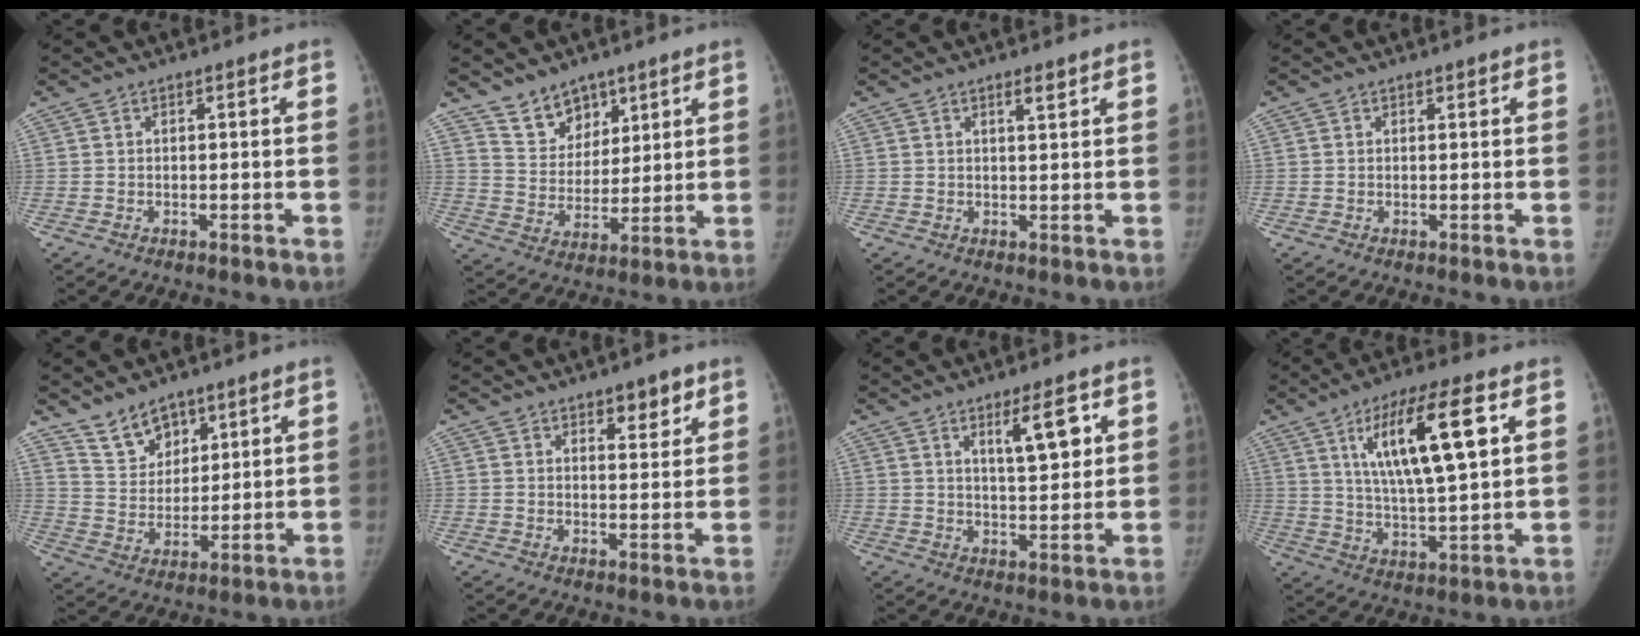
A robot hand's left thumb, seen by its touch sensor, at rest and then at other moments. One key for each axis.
{"total": 8.9, "fx": 6.6, "fy": 5.6, "fz": 2.3, "tx": 0.001, "ty": -0.051, "tz": 0.127}
{"total": 2.1, "fx": 1.4, "fy": 0.4, "fz": 1.5, "tx": -0.021, "ty": -0.009, "tz": 0.024}
{"total": 0.7, "fx": 0.5, "fy": 0.3, "fz": 0.4, "tx": -0.002, "ty": -0.003, "tz": 0.006}
{"total": 8.2, "fx": 6.2, "fy": 4.9, "fz": 2.3, "tx": -0.009, "ty": -0.043, "tz": 0.123}
{"total": 5.2, "fx": 3.3, "fy": 2.3, "fz": 3.2, "tx": -0.021, "ty": -0.020, "tz": 0.047}
{"total": 7.6, "fx": 3.6, "fy": 2.2, "fz": 6.3, "tx": -0.088, "ty": -0.026, "tz": 0.060}
{"total": 16.7, "fx": 6.2, "fy": 4.3, "fz": 14.9, "tx": -0.251, "ty": -0.016, "tz": 0.109}